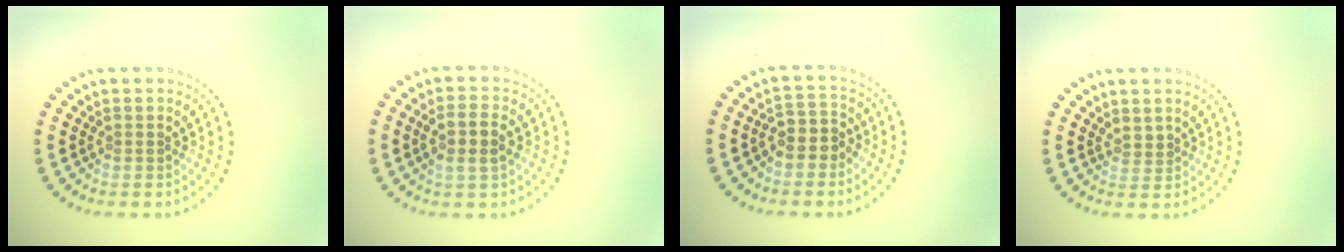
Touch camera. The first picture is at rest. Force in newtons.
{"total": 2.9, "press": 2.8, "slide": 0.9}
{"total": 2.4, "press": 2.2, "slide": 1.1}
{"total": 1.0, "press": 0.6, "slide": 0.8}